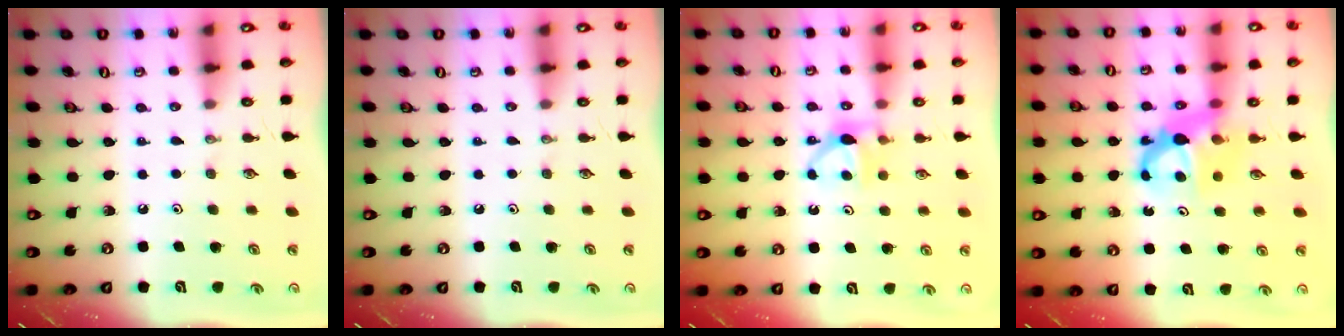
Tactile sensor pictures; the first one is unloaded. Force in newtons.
{"total": 0.0}
{"total": 6.0, "press": 5.9, "slide": 0.9}
{"total": 7.3, "press": 7.3, "slide": 0.6}